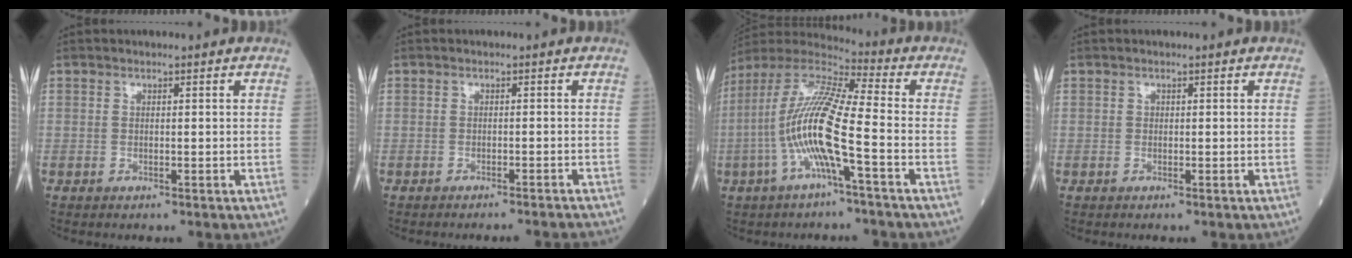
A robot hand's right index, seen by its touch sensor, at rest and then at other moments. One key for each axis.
{"total": 5.1, "fx": -4.9, "fy": -0.6, "fz": 1.1, "tx": -0.009, "ty": -0.011, "tz": -0.058}
{"total": 14.0, "fx": -3.4, "fy": 0.5, "fz": 13.6, "tx": -0.280, "ty": 0.007, "tz": -0.077}
{"total": 0.0}